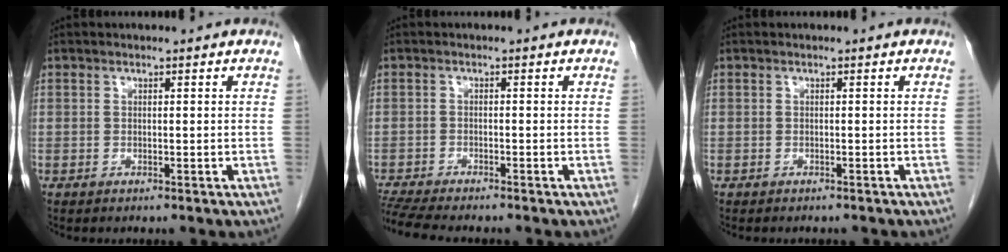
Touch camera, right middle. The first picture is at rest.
{"total": 7.4, "force": [-6.6, 0.5, 3.3], "torque": [-0.059, -0.012, -0.106]}
{"total": 2.7, "force": [-2.4, 0.9, 0.8], "torque": [-0.011, -0.004, -0.028]}